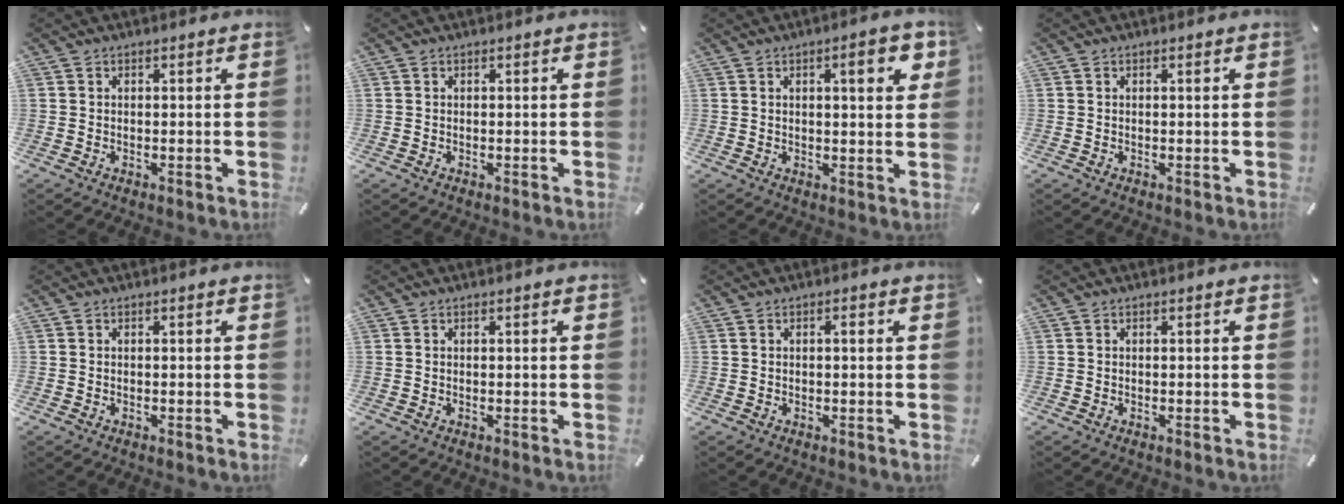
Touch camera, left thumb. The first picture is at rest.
{"total": 0.0}
{"total": 7.2, "force": [2.9, 1.9, 6.4], "torque": [-0.086, -0.009, 0.039]}
{"total": 0.0}
{"total": 0.0}
{"total": 0.6, "force": [0.1, 0.0, 0.6], "torque": [-0.009, 0.000, 0.001]}
{"total": 1.5, "force": [0.3, 0.3, 1.5], "torque": [-0.020, 0.000, 0.001]}
{"total": 0.0}